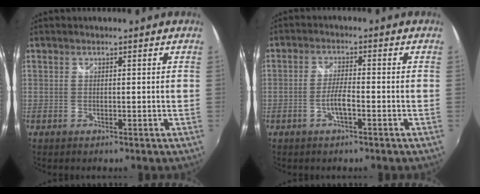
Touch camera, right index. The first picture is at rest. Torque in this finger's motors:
{"motor_torque": [0.33, -0.16, 0.18, 0.05]}